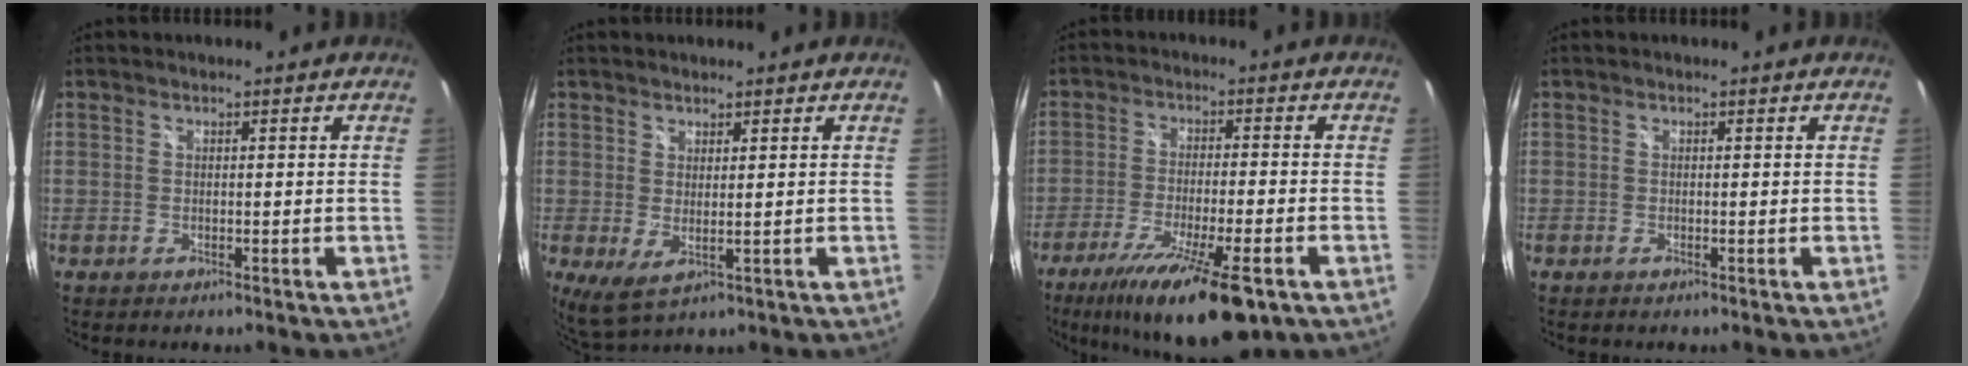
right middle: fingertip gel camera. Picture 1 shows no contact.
{"total": 4.3, "force": [1.3, 1.5, 3.9], "torque": [-0.071, -0.013, 0.026]}
{"total": 16.0, "force": [-10.0, 3.2, 12.1], "torque": [-0.226, -0.047, -0.164]}
{"total": 0.0}